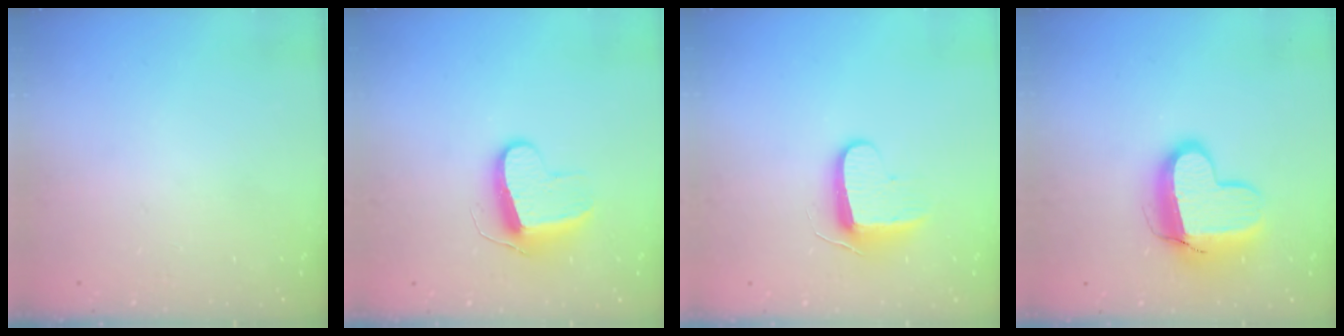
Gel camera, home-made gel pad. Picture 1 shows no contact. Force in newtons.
{"total": 10.6, "press": 10.6, "slide": 0.2}
{"total": 8.7, "press": 8.7, "slide": 0.6}
{"total": 13.4, "press": 13.3, "slide": 1.3}